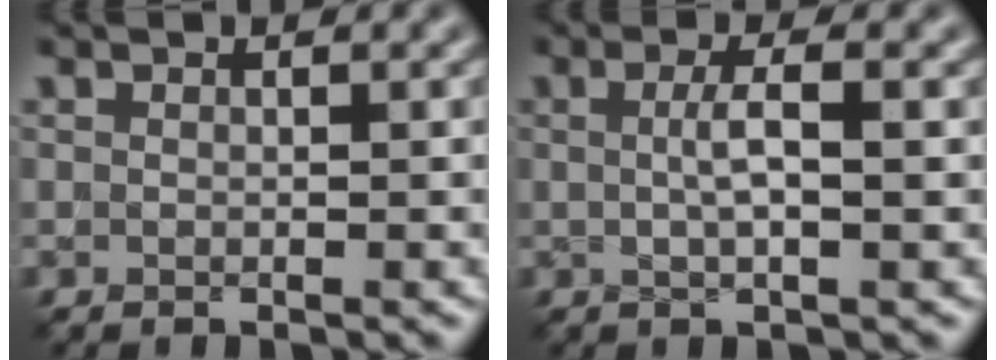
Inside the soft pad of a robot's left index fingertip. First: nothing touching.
{"total": 2.2, "force": [0.1, 0.3, 2.2], "torque": [-0.043, 0.005, 0.002]}